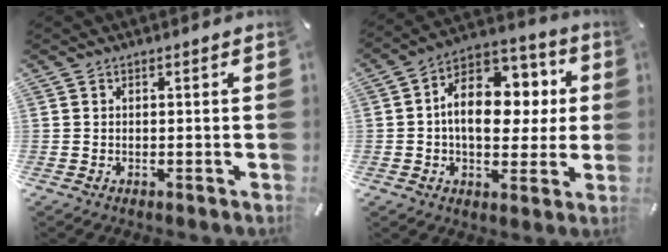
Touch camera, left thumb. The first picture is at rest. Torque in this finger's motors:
{"motor_torque": [1.15, 2.36, 0.90, -0.53, 0.27]}